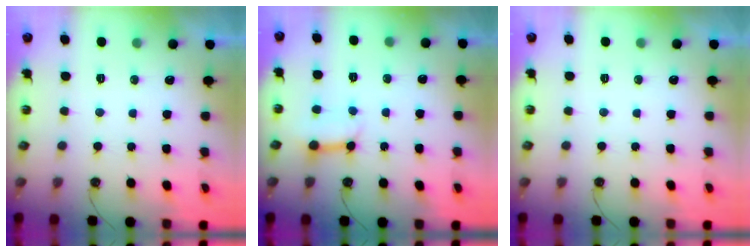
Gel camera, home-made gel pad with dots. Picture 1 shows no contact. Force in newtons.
{"total": 7.4, "press": 7.3, "slide": 0.9}
{"total": 0.0}